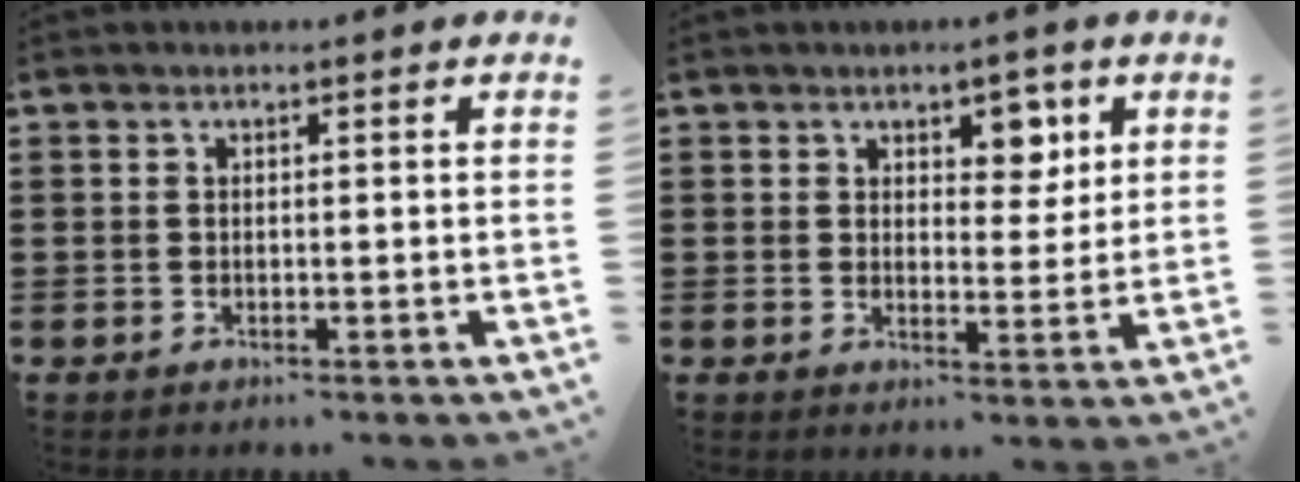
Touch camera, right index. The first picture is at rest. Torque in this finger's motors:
{"motor_torque": [-0.03, 0.07, 0.30, 0.05]}